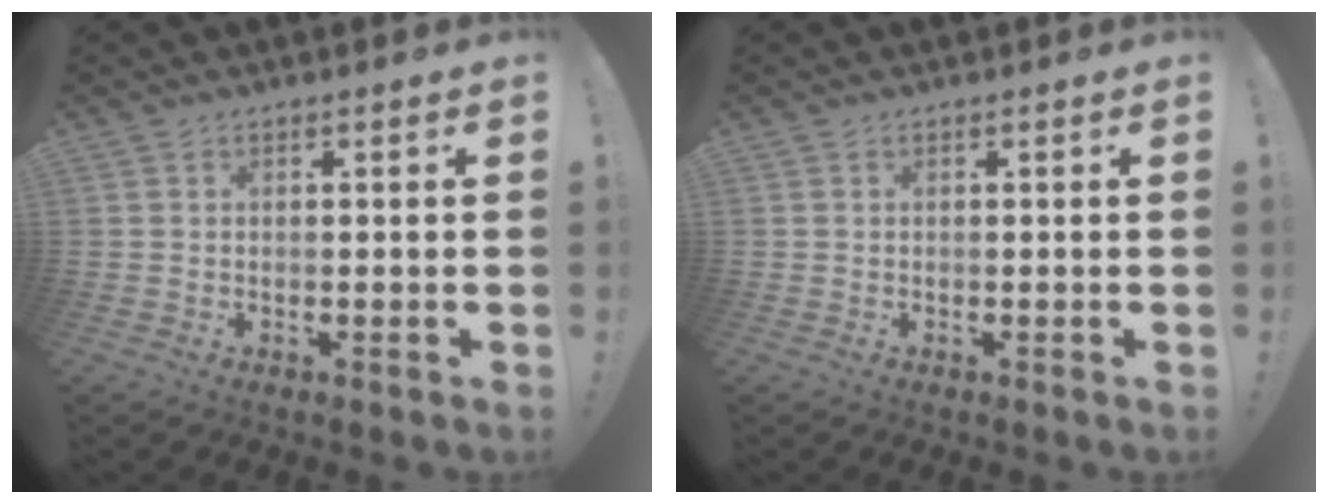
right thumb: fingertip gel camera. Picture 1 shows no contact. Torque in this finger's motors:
{"motor_torque": [0.00, 0.05, -0.15, 0.07, 0.02]}